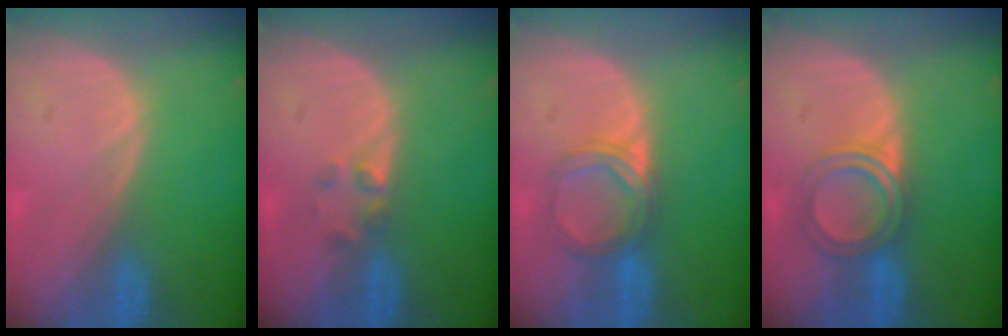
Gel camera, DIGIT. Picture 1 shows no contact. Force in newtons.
{"total": 1.9, "press": 1.7, "slide": 0.8}
{"total": 4.9, "press": 4.6, "slide": 1.9}
{"total": 4.8, "press": 4.6, "slide": 1.3}